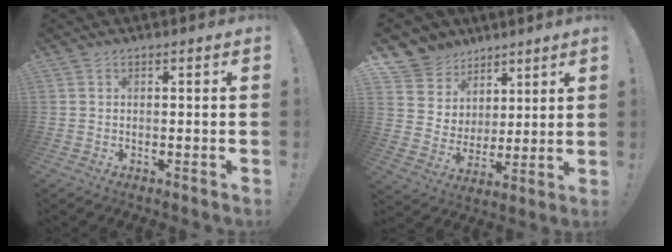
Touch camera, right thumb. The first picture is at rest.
{"total": 10.0, "force": [5.8, 8.1, 0.9], "torque": [-0.030, -0.045, 0.129]}